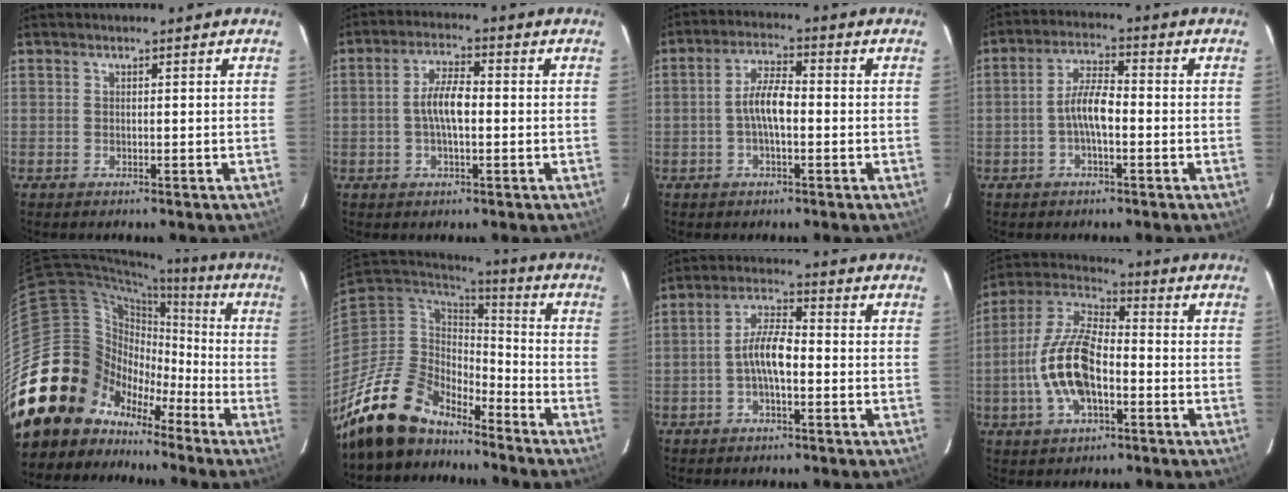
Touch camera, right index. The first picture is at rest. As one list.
[{"total": 6.0, "force": [-0.5, 2.1, 5.6], "torque": [-0.107, 0.010, -0.008]}, {"total": 5.9, "force": [-1.0, 2.0, 5.4], "torque": [-0.106, 0.013, -0.018]}, {"total": 5.9, "force": [-1.5, 1.8, 5.4], "torque": [-0.106, 0.014, -0.027]}, {"total": 21.9, "force": [-11.1, 17.5, 7.1], "torque": [-0.168, 0.054, -0.180]}, {"total": 16.0, "force": [-13.5, 6.8, 5.2], "torque": [-0.125, -0.001, -0.244]}, {"total": 6.3, "force": [-1.6, 2.0, 5.8], "torque": [-0.115, 0.015, -0.029]}, {"total": 14.5, "force": [-3.7, 6.7, 12.3], "torque": [-0.259, 0.006, -0.071]}]